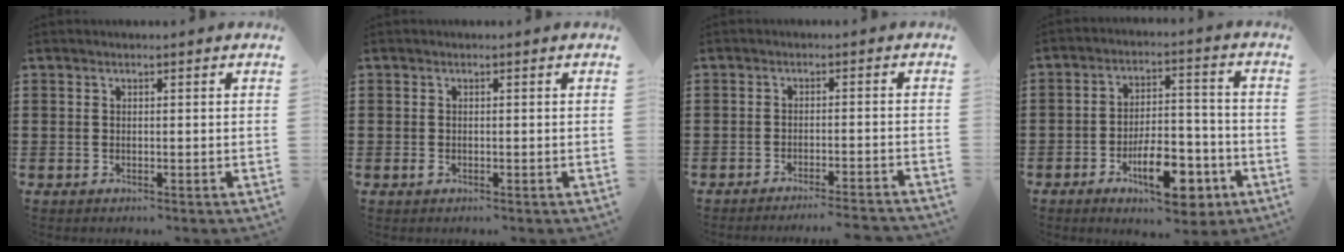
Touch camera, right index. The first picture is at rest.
{"total": 0.8, "force": [-0.3, 0.5, 0.5], "torque": [-0.013, 0.000, -0.006]}
{"total": 2.7, "force": [-2.6, -0.5, 0.6], "torque": [-0.012, -0.002, -0.055]}
{"total": 11.2, "force": [-5.8, 4.6, 8.5], "torque": [-0.116, 0.016, -0.095]}